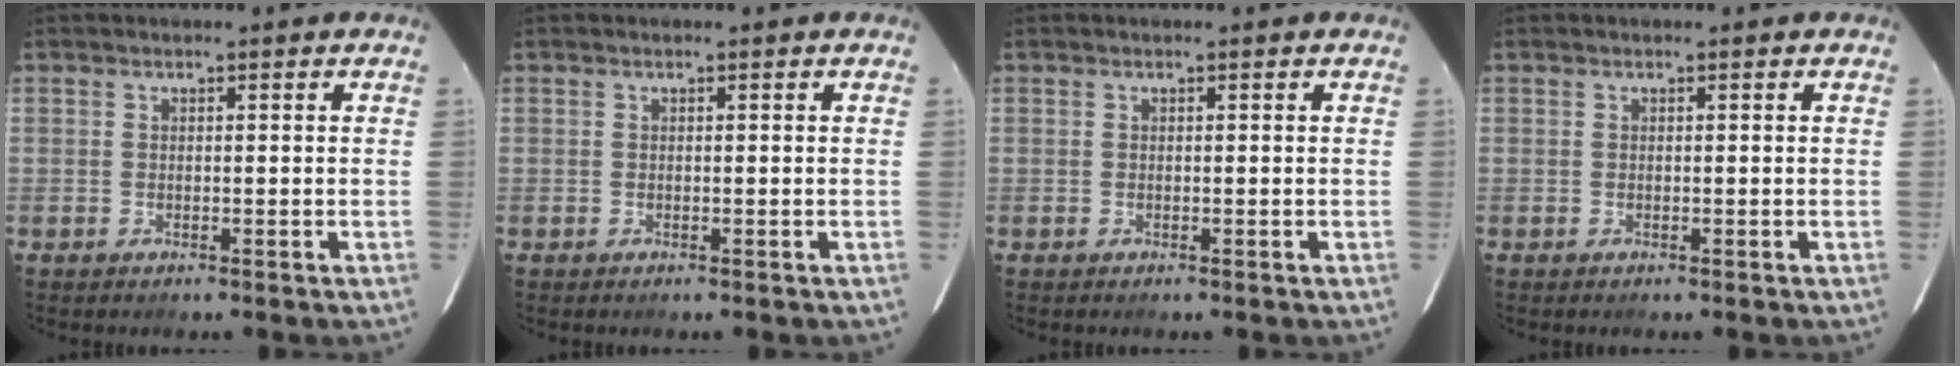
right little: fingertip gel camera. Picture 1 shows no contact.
{"total": 0.0}
{"total": 0.0}
{"total": 0.0}